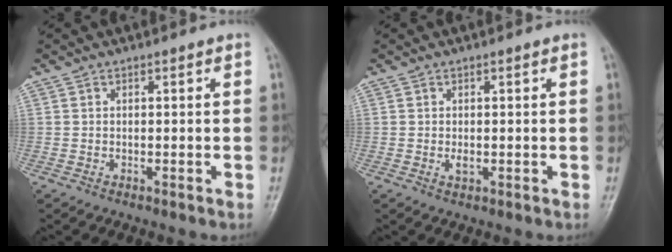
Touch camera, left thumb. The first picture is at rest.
{"total": 1.5, "force": [-0.1, 0.6, 1.4], "torque": [-0.020, -0.001, 0.002]}